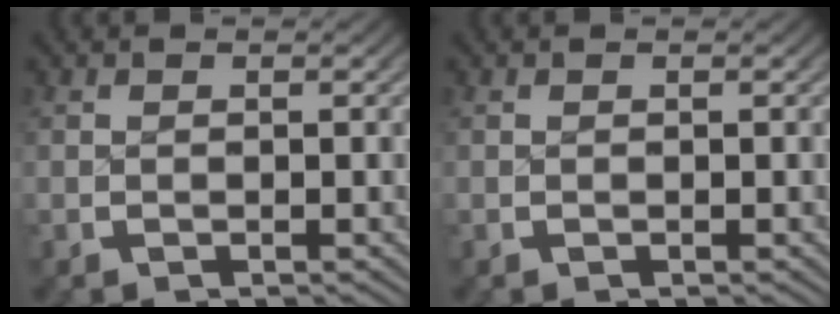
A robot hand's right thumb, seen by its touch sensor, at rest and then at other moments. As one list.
[{"total": 0.0}]